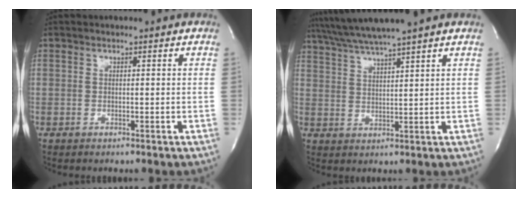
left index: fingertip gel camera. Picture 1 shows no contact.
{"total": 8.4, "force": [7.2, -1.6, 4.0], "torque": [-0.073, 0.015, 0.126]}